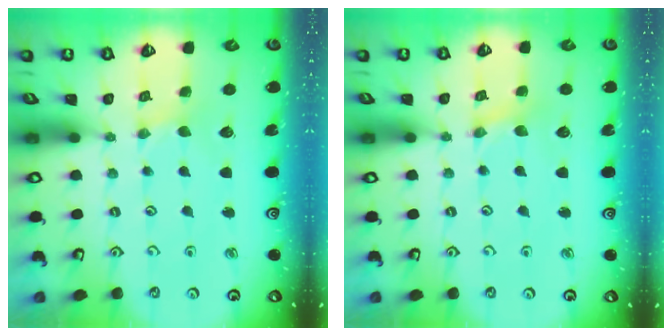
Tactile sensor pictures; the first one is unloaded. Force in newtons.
{"total": 1.5, "press": 1.5, "slide": 0.3}